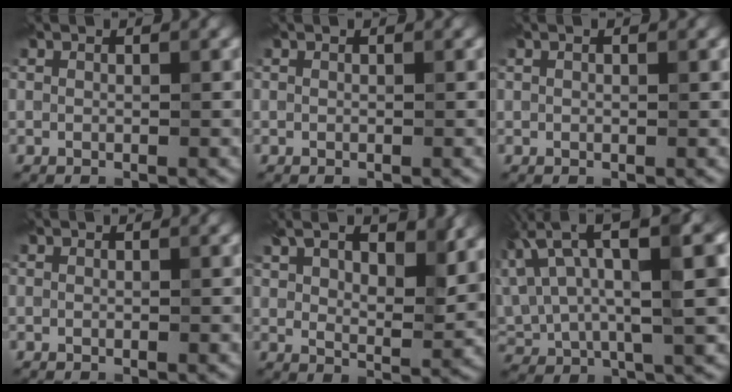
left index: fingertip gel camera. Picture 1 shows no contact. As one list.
[{"total": 0.0}, {"total": 0.6, "force": [0.3, 0.2, 0.5], "torque": [-0.012, 0.000, 0.002]}, {"total": 0.0}, {"total": 11.2, "force": [5.7, 5.4, 8.0], "torque": [-0.129, 0.016, 0.084]}, {"total": 13.2, "force": [5.9, 4.5, 10.9], "torque": [-0.224, 0.029, 0.106]}]